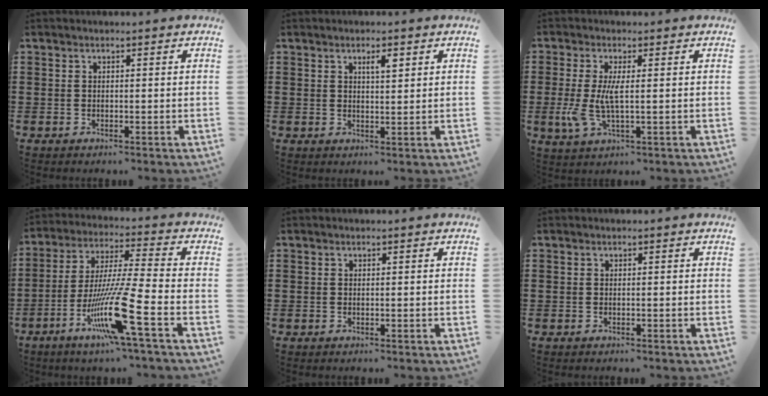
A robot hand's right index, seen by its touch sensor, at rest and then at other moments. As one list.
[{"total": 2.3, "force": [1.1, 0.4, 1.9], "torque": [-0.031, 0.000, 0.015]}, {"total": 5.2, "force": [-0.2, 1.4, 5.0], "torque": [-0.119, -0.011, -0.011]}, {"total": 14.1, "force": [-6.4, 0.4, 12.5], "torque": [-0.266, -0.016, -0.123]}, {"total": 0.0}, {"total": 0.0}]